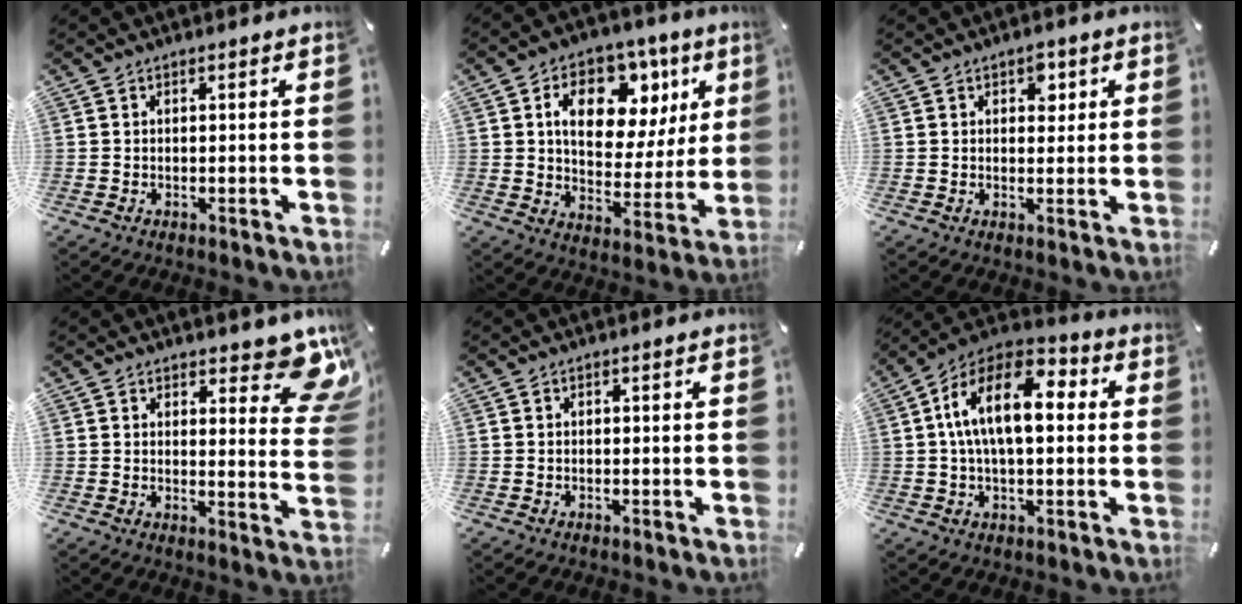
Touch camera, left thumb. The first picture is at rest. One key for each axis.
{"total": 16.2, "fx": 7.0, "fy": 10.8, "fz": 9.9, "tx": -0.148, "ty": -0.027, "tz": 0.121}
{"total": 3.3, "fx": 1.5, "fy": 2.3, "fz": 1.9, "tx": -0.010, "ty": -0.006, "tz": 0.017}
{"total": 10.6, "fx": 7.4, "fy": 4.7, "fz": 5.9, "tx": -0.051, "ty": -0.056, "tz": 0.130}
{"total": 0.0}
{"total": 15.9, "fx": 2.9, "fy": 8.6, "fz": 13.1, "tx": -0.249, "ty": -0.001, "tz": 0.045}